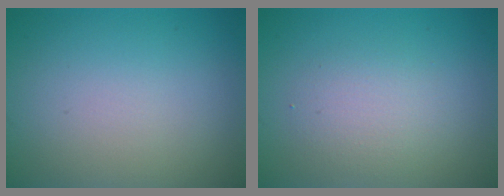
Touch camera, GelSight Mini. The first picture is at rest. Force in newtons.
{"total": 2.4, "press": 2.4, "slide": 0.1}